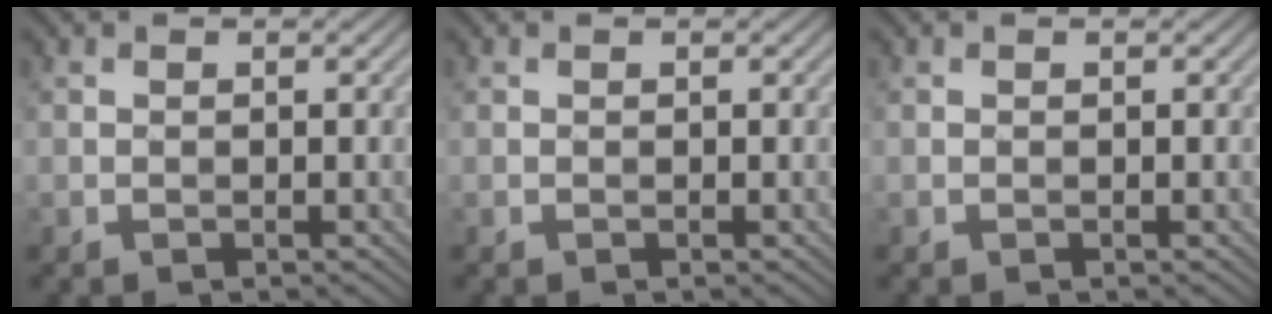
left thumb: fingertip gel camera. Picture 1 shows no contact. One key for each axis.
{"total": 0.0}
{"total": 0.0}